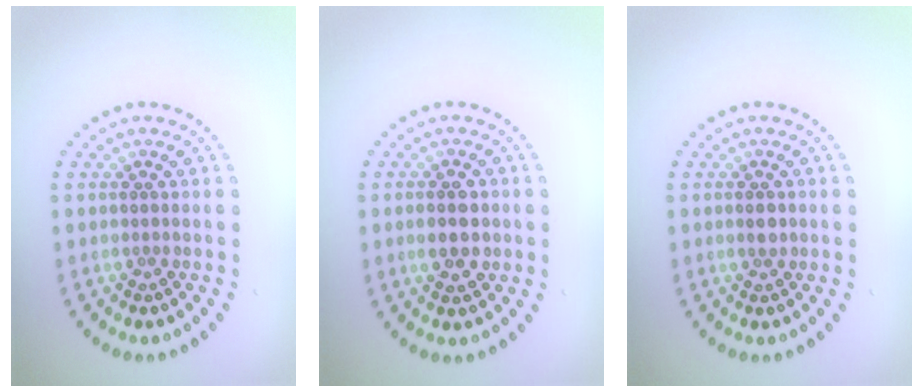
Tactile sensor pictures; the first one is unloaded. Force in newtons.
{"total": 2.9, "press": 2.9, "slide": 0.2}
{"total": 0.9, "press": 0.8, "slide": 0.3}